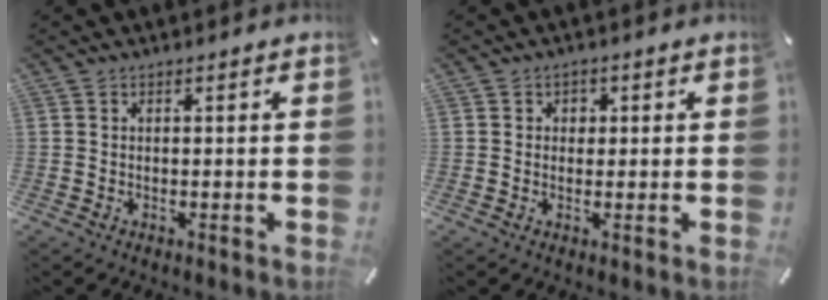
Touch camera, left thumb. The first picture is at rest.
{"total": 2.0, "force": [0.1, 1.9, 0.6], "torque": [0.002, 0.001, -0.006]}